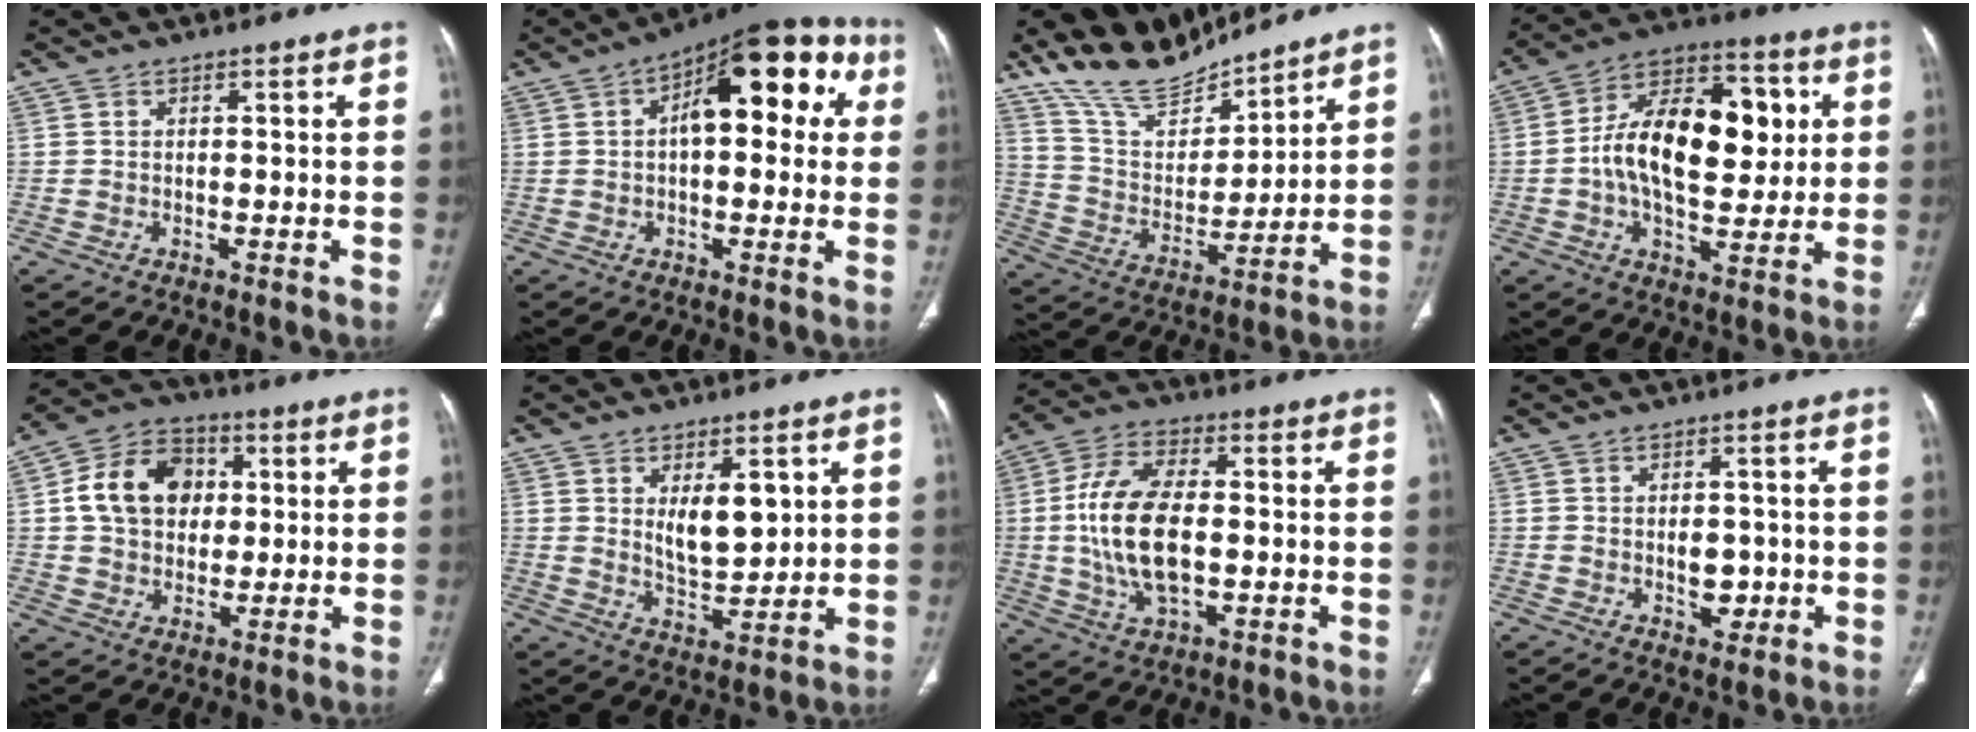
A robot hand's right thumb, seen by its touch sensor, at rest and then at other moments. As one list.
[{"total": 18.1, "force": [4.5, 8.5, 15.3], "torque": [-0.167, 0.034, 0.054]}, {"total": 15.4, "force": [13.8, 4.8, 4.7], "torque": [-0.056, -0.082, 0.269]}, {"total": 20.8, "force": [2.0, 11.7, 17.1], "torque": [-0.251, 0.020, 0.027]}, {"total": 13.4, "force": [2.3, 10.5, 8.0], "torque": [-0.111, 0.011, 0.033]}, {"total": 8.3, "force": [2.6, 4.2, 6.7], "torque": [-0.085, -0.027, 0.053]}, {"total": 15.3, "force": [-0.3, 8.0, 13.0], "torque": [-0.252, 0.007, -0.006]}, {"total": 4.1, "force": [-0.5, 2.8, 2.9], "torque": [-0.024, 0.001, 0.000]}]